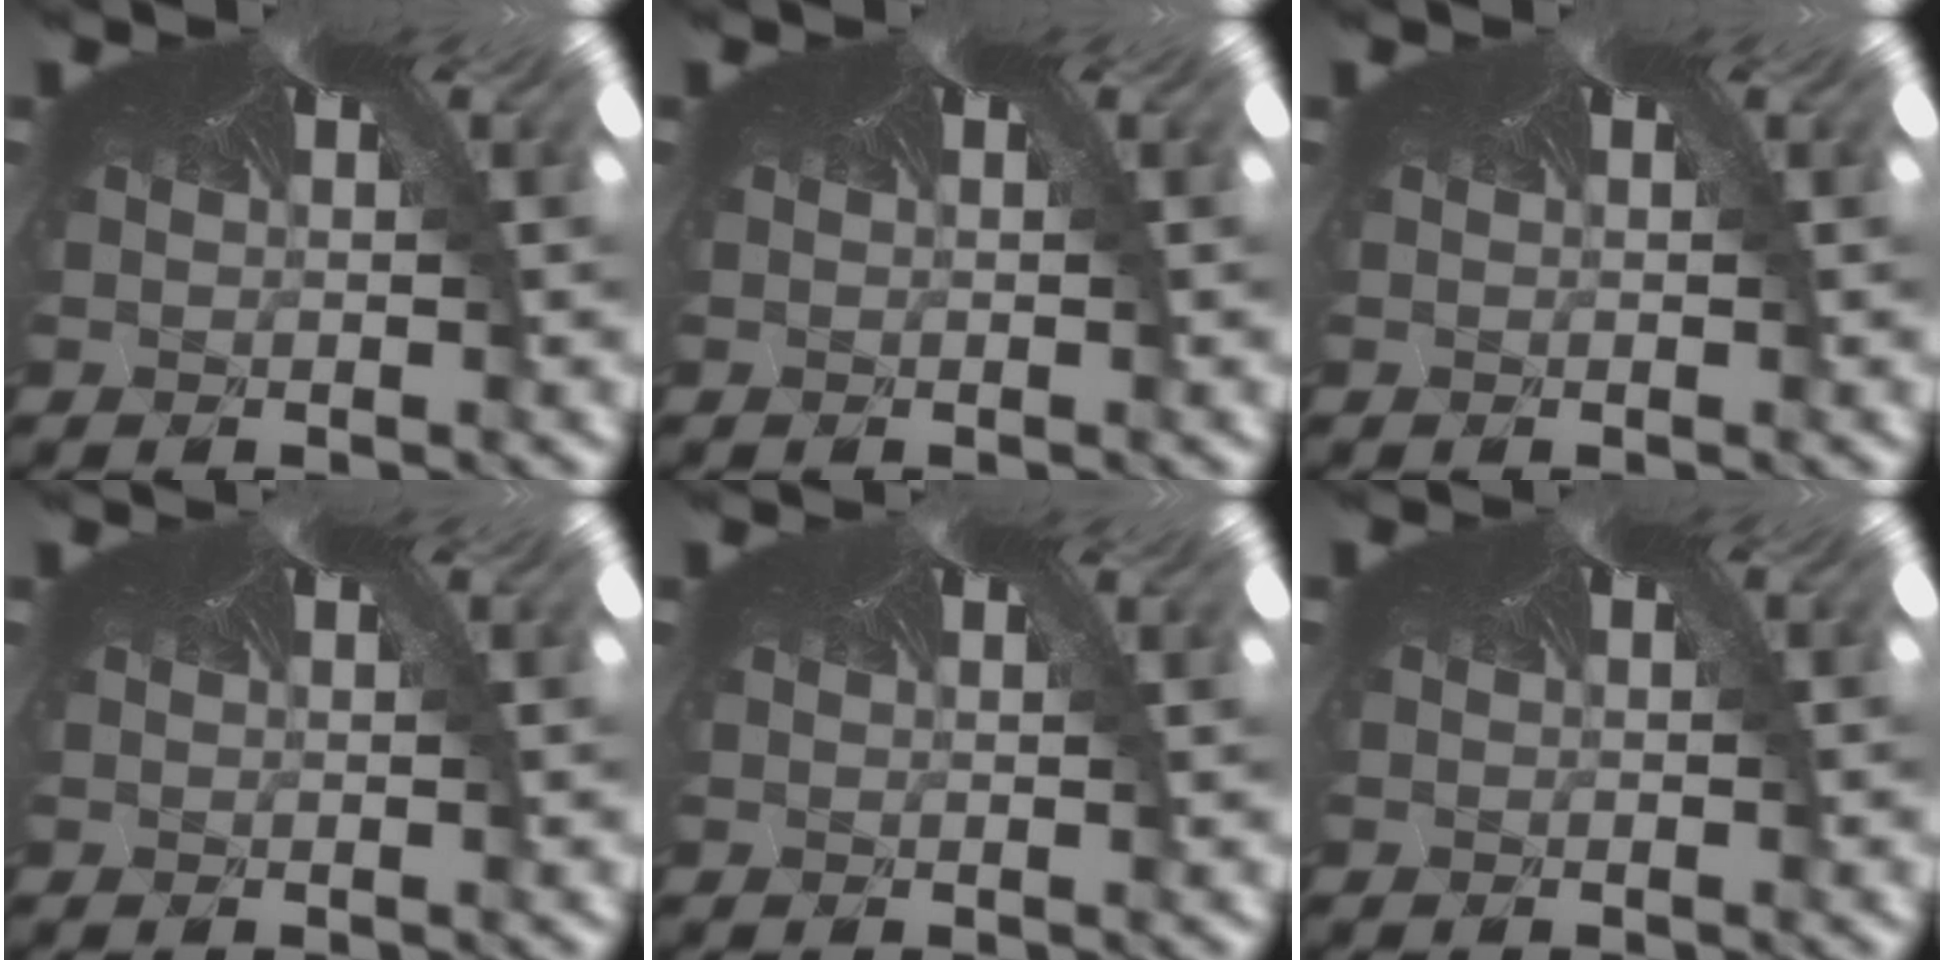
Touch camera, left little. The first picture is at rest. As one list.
[{"total": 0.0}, {"total": 0.0}, {"total": 0.8, "force": [0.0, -0.4, -0.7], "torque": [0.009, -0.001, -0.002]}, {"total": 1.1, "force": [0.0, -0.6, -1.0], "torque": [0.013, -0.002, -0.004]}, {"total": 0.0}]